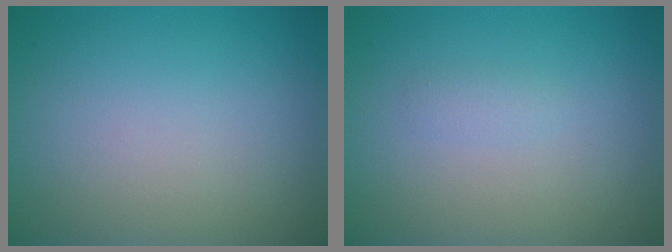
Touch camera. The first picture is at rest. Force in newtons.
{"total": 0.8, "press": 0.8, "slide": 0.0}